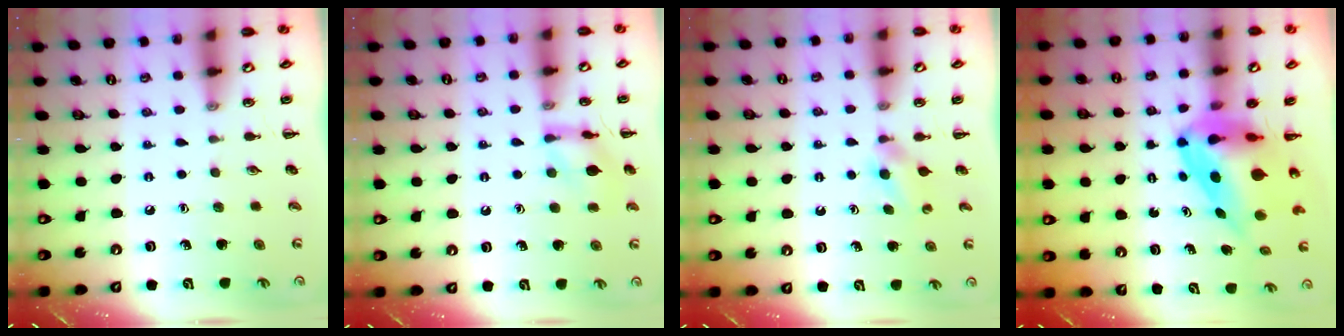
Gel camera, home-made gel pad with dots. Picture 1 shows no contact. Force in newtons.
{"total": 10.2, "press": 10.2, "slide": 0.7}
{"total": 2.7, "press": 2.5, "slide": 1.0}
{"total": 9.0, "press": 8.7, "slide": 2.0}